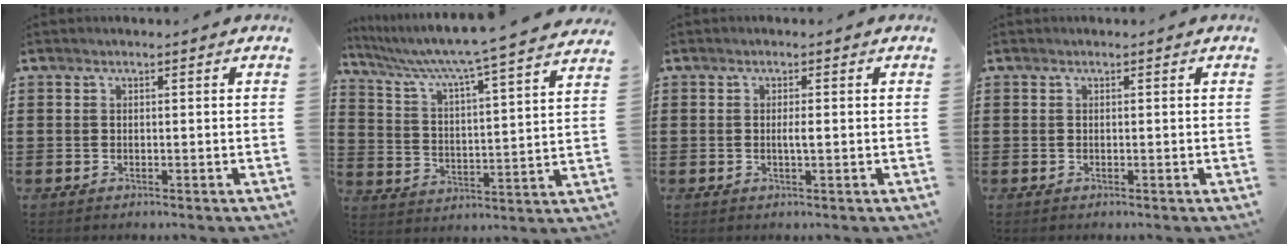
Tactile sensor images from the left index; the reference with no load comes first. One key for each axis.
{"total": 6.5, "fx": 5.6, "fy": -1.0, "fz": 3.1, "tx": -0.086, "ty": -0.054, "tz": 0.085}
{"total": 1.4, "fx": -0.1, "fy": 0.1, "fz": 1.4, "tx": -0.026, "ty": -0.004, "tz": -0.002}
{"total": 0.0}